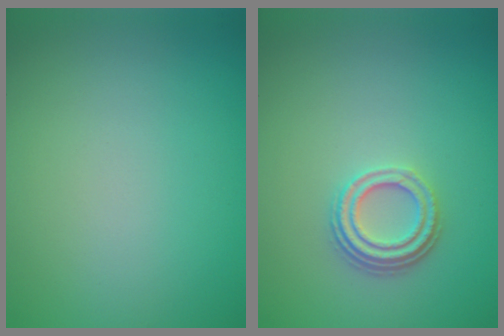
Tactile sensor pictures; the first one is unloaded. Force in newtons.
{"total": 3.0, "press": 2.3, "slide": 1.9}